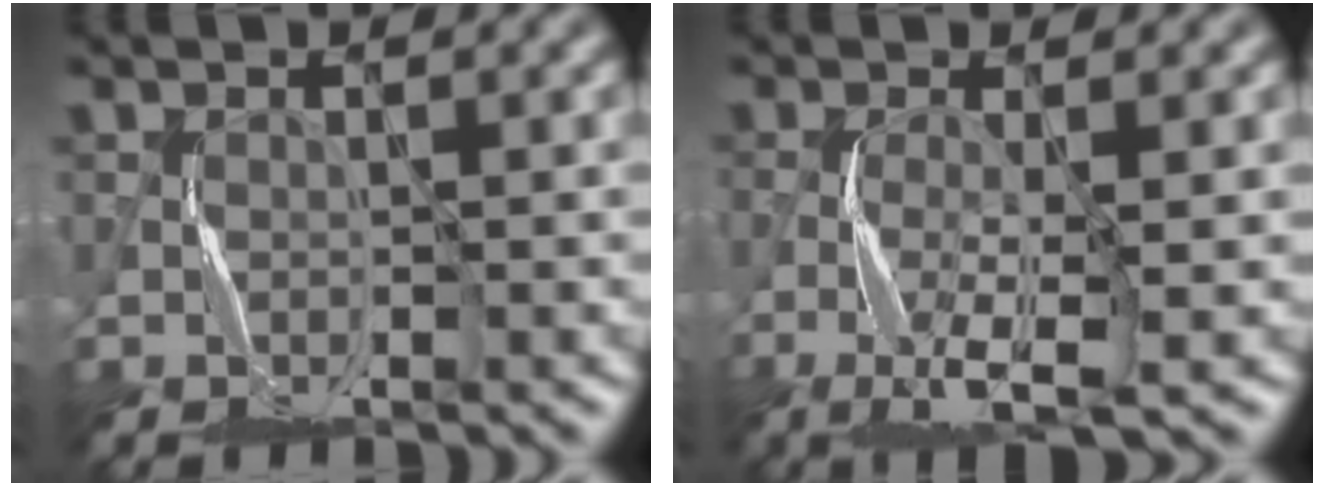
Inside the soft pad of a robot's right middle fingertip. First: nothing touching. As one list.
[{"total": 4.4, "force": [-1.7, 0.8, 3.9], "torque": [-0.082, -0.008, -0.037]}]